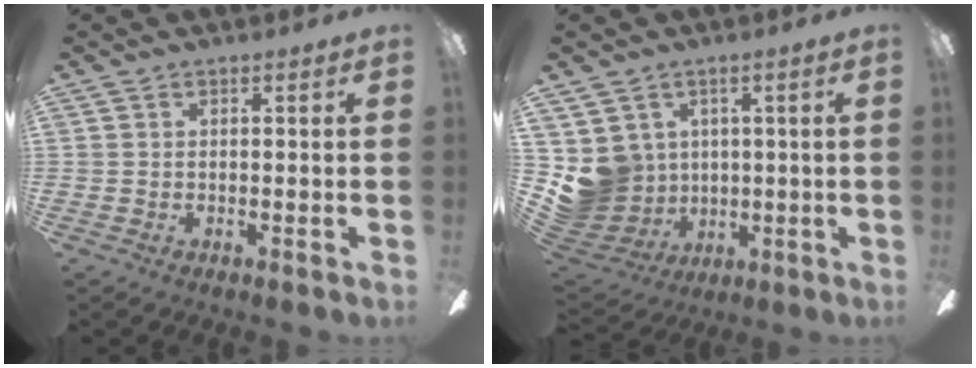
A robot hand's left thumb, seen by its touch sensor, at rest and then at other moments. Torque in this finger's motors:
{"motor_torque": [0.89, 0.87, 0.34, -0.60, 0.02]}